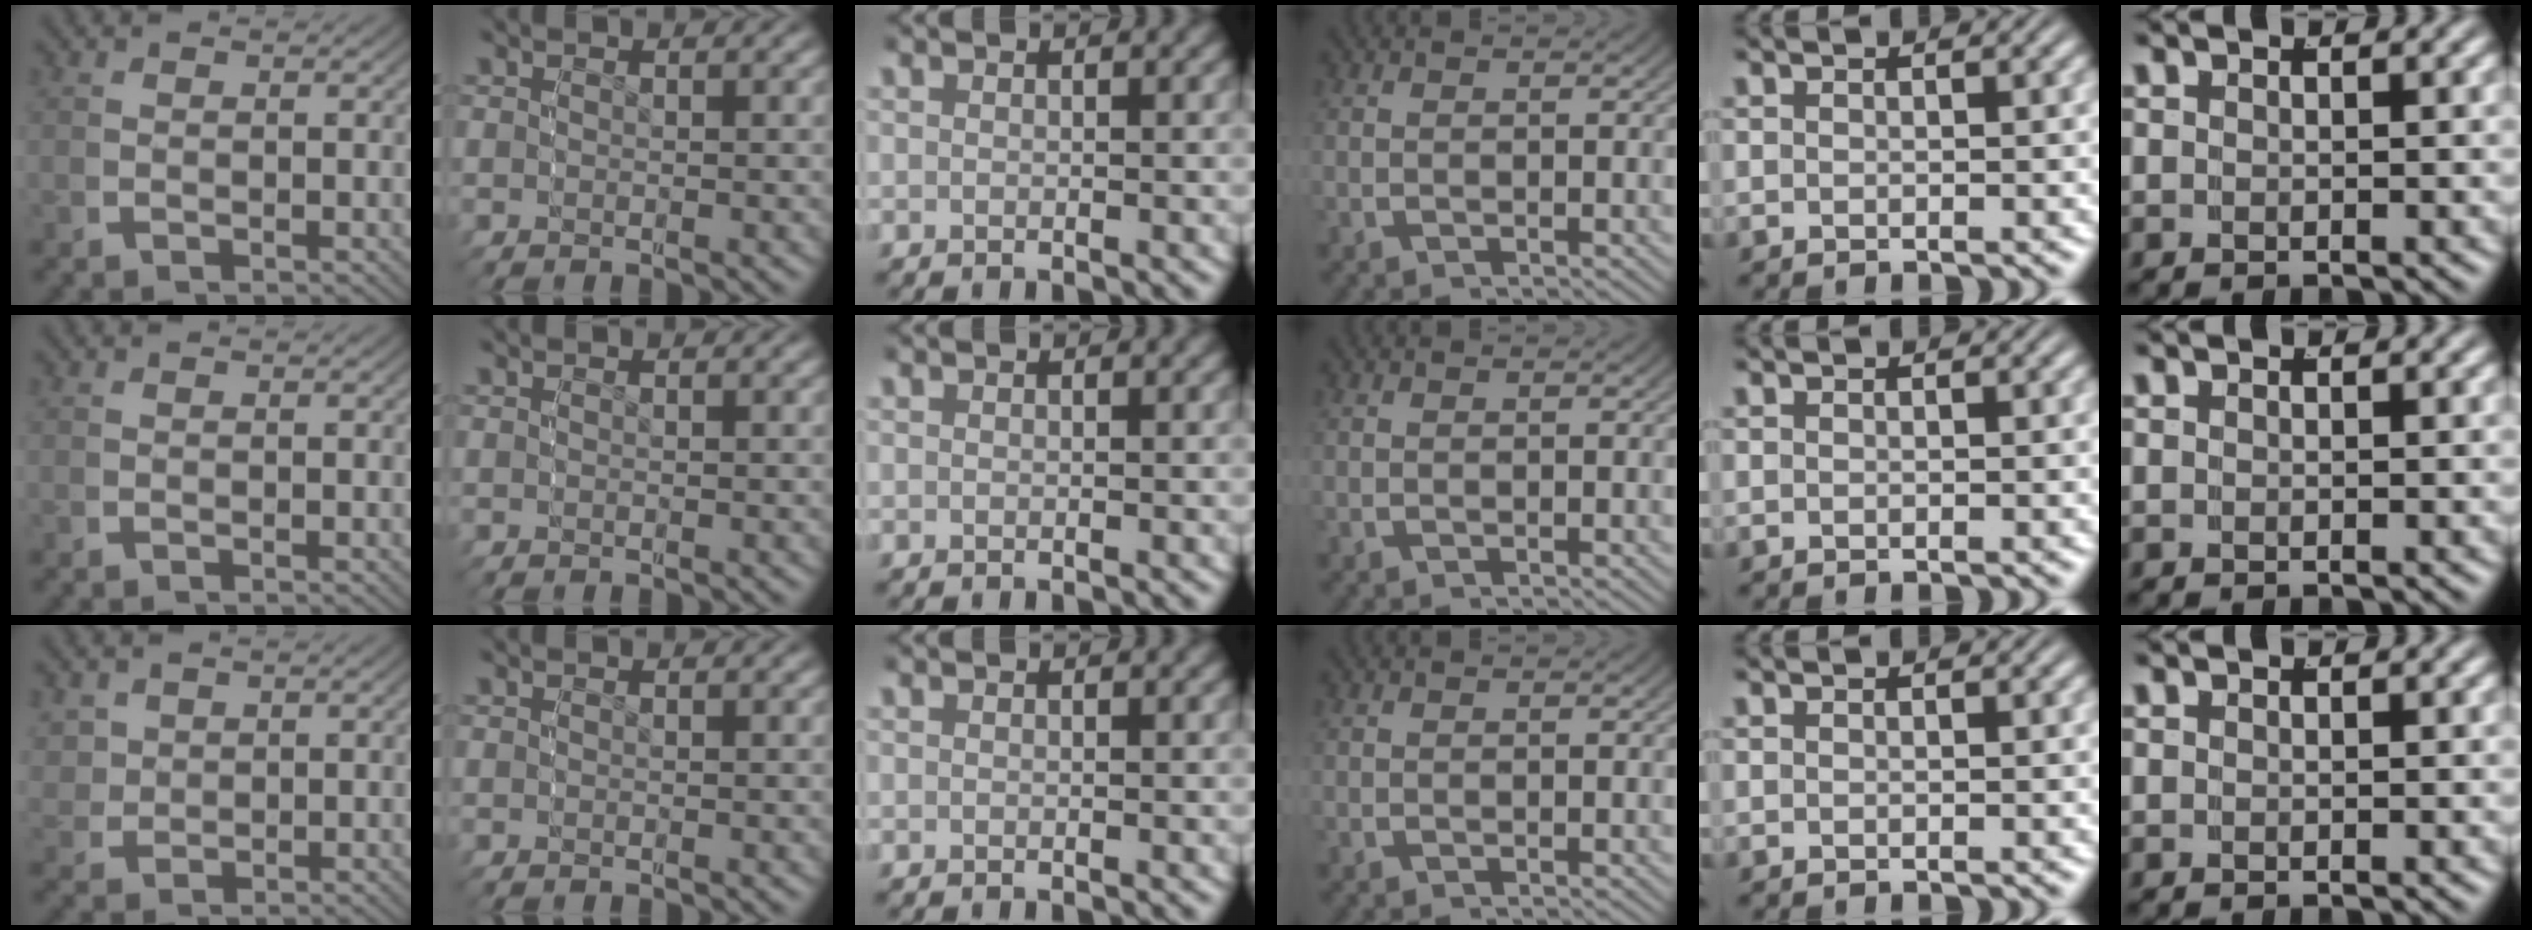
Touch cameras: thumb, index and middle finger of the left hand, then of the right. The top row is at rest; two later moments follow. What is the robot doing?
{"motion": "grasp_and_lifting", "object": "backpack"}